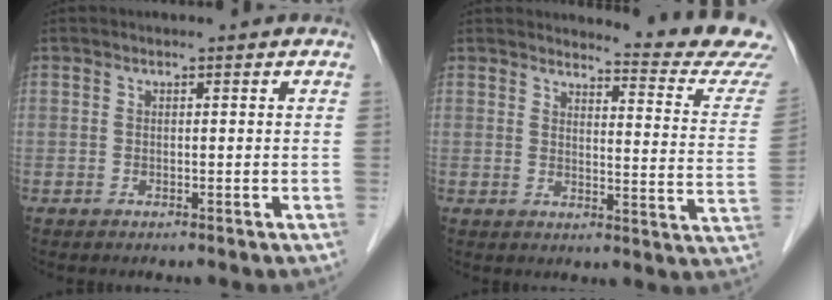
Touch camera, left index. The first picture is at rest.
{"total": 13.1, "force": [13.0, -1.3, 1.6], "torque": [-0.015, -0.116, 0.132]}